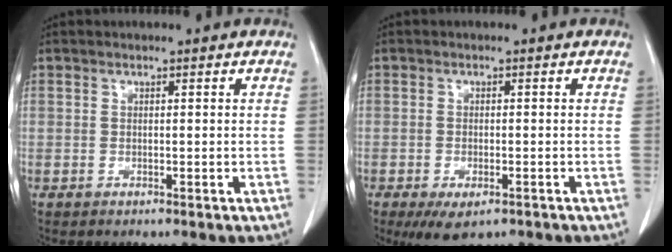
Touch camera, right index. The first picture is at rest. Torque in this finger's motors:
{"motor_torque": [0.60, -0.54, 0.26, 0.06]}